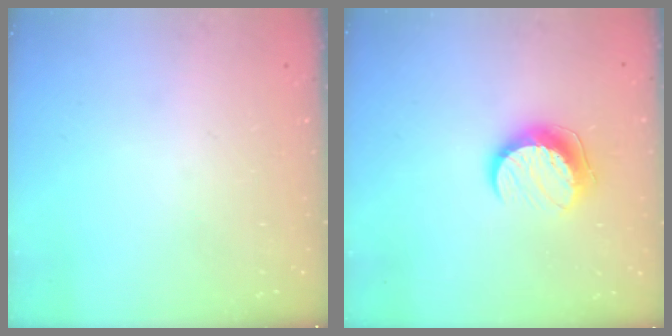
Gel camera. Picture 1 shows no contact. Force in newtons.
{"total": 10.4, "press": 10.4, "slide": 0.2}